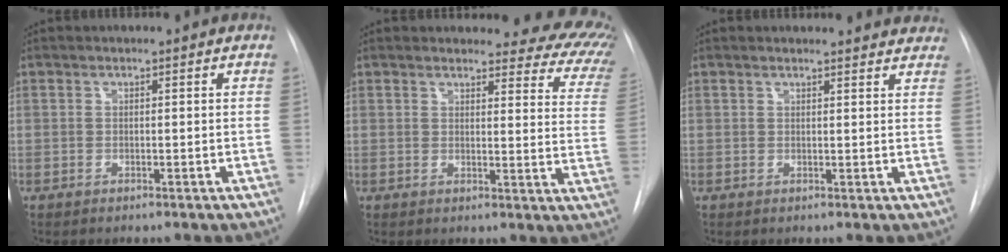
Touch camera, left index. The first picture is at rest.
{"total": 13.7, "force": [12.4, 4.2, 4.2], "torque": [-0.002, -0.070, 0.092]}
{"total": 8.9, "force": [8.5, 1.9, 1.6], "torque": [0.009, -0.009, 0.065]}